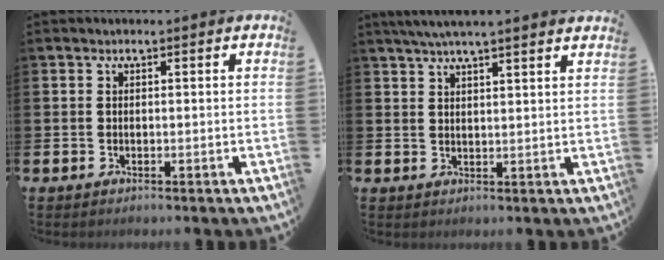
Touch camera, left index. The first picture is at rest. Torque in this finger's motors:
{"motor_torque": [0.98, -1.16, 0.66, 0.21]}